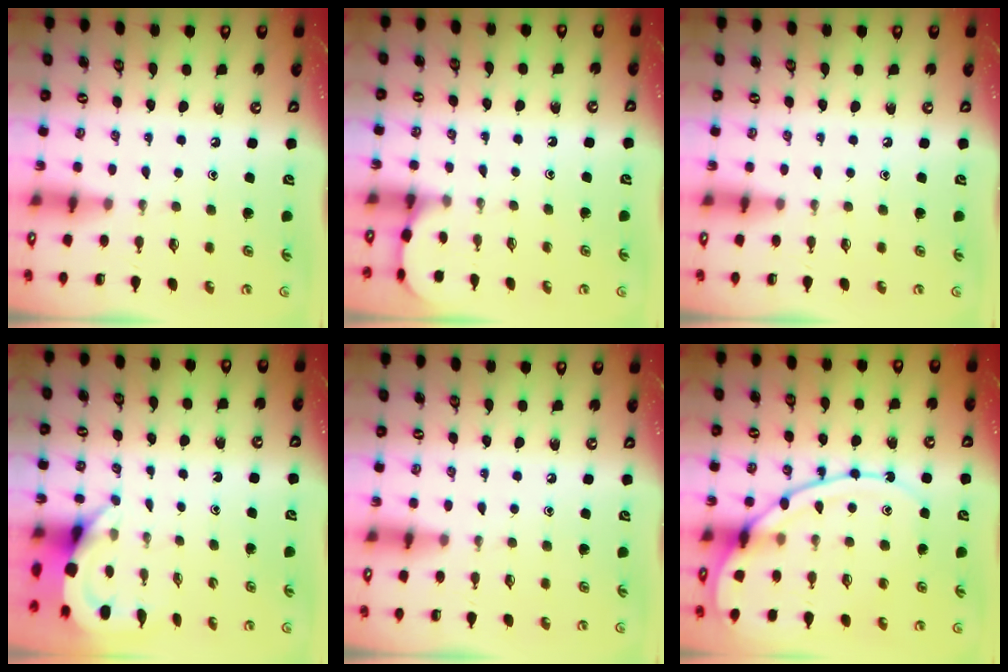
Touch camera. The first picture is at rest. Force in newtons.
{"total": 1.8, "press": 1.8, "slide": 0.2}
{"total": 0.0}
{"total": 3.9, "press": 3.9, "slide": 0.2}
{"total": 0.0}
{"total": 12.8, "press": 12.8, "slide": 1.0}